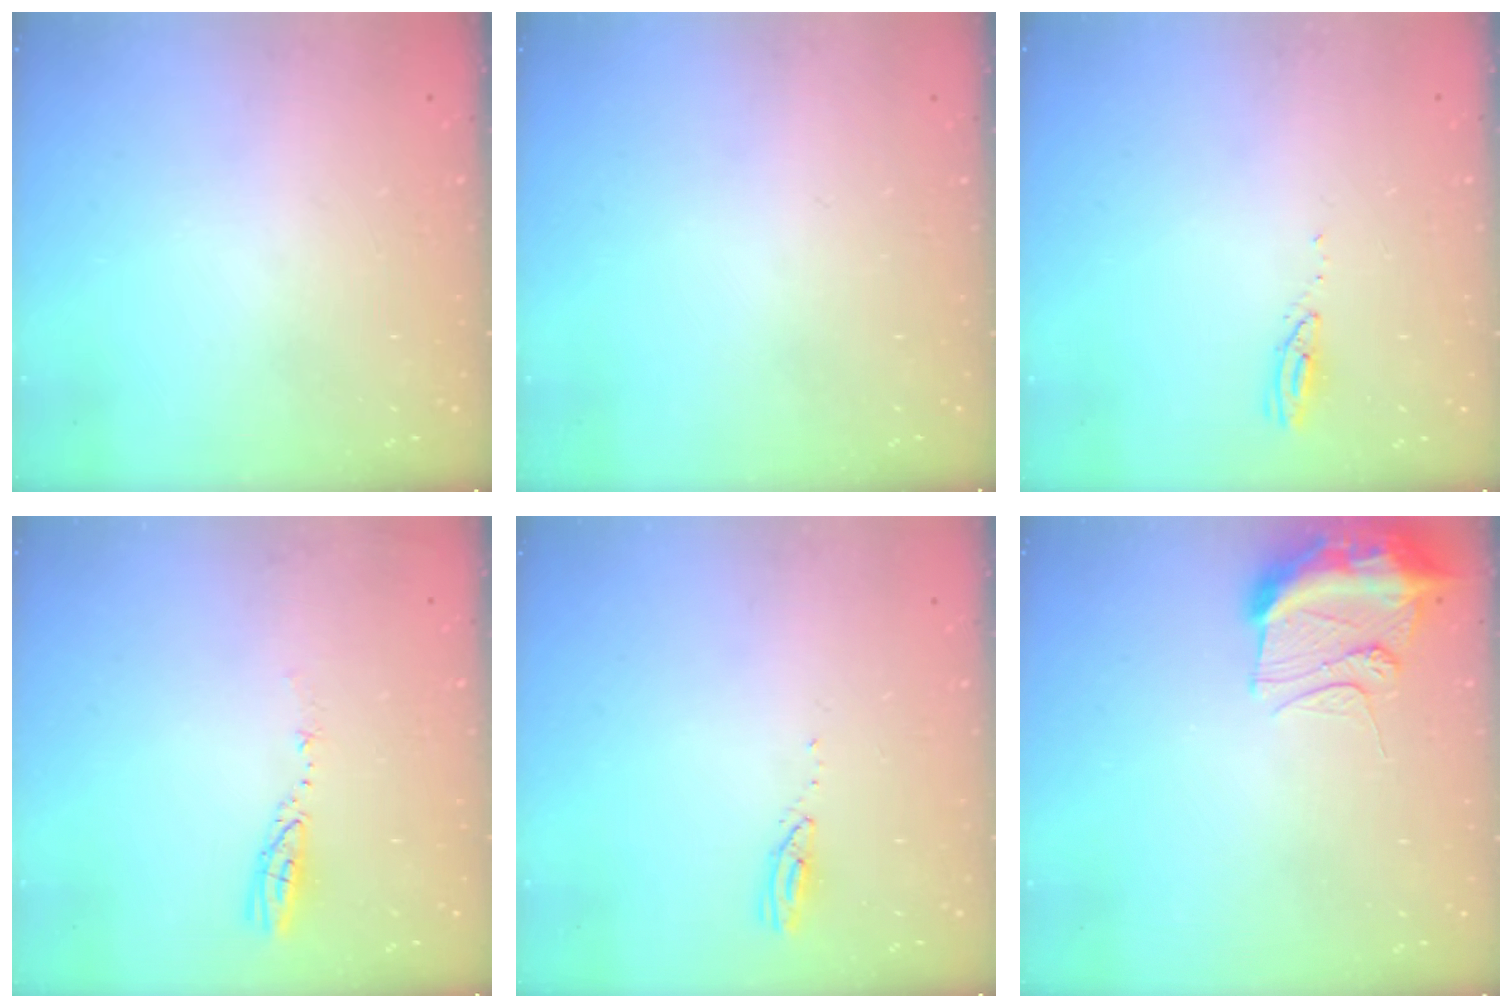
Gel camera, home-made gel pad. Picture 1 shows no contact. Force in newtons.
{"total": 0.0}
{"total": 2.9, "press": 2.9, "slide": 0.2}
{"total": 3.5, "press": 3.4, "slide": 0.4}
{"total": 2.8, "press": 2.8, "slide": 0.4}
{"total": 9.9, "press": 9.8, "slide": 1.4}